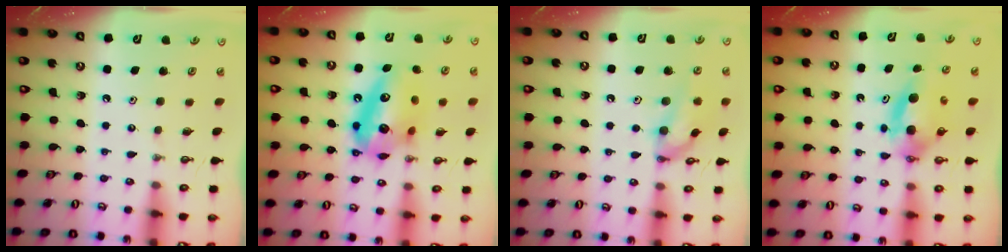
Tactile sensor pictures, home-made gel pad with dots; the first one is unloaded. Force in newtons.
{"total": 15.5, "press": 15.4, "slide": 1.3}
{"total": 12.8, "press": 12.8, "slide": 0.6}
{"total": 6.6, "press": 6.2, "slide": 2.5}